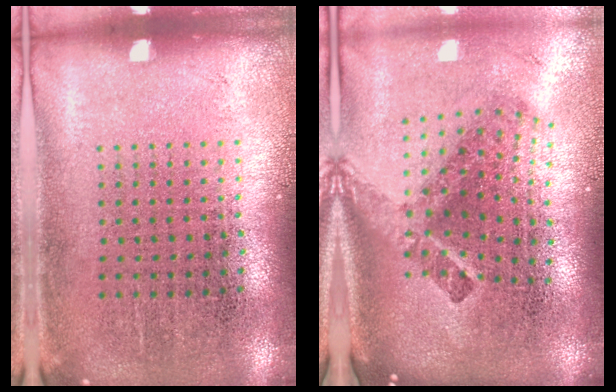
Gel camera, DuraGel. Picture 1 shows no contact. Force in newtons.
{"total": 2.6, "press": 1.6, "slide": 2.0}